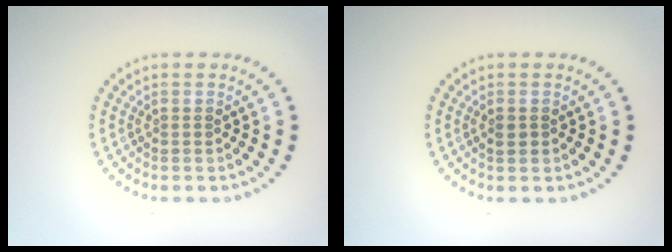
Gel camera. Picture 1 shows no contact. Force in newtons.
{"total": 0.9, "press": 0.9, "slide": 0.2}